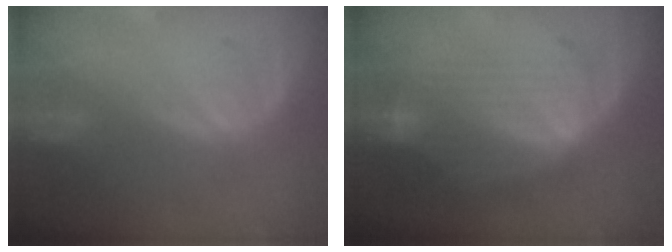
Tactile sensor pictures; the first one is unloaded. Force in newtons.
{"total": 7.8, "press": 7.5, "slide": 2.2}